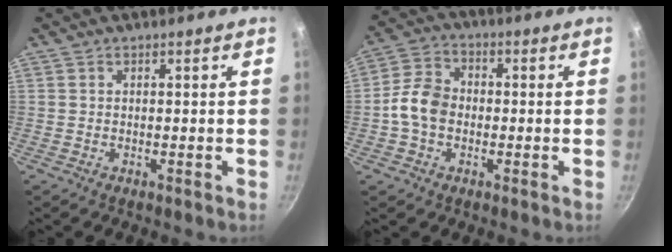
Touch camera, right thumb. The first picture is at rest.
{"total": 8.1, "force": [-1.4, 6.2, 5.0], "torque": [-0.074, 0.026, -0.042]}